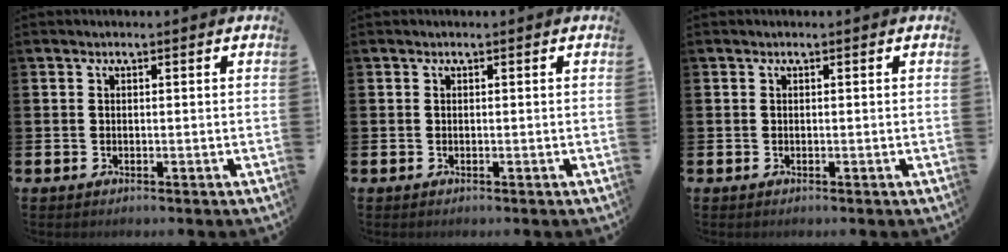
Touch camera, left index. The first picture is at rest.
{"total": 0.0}
{"total": 0.0}